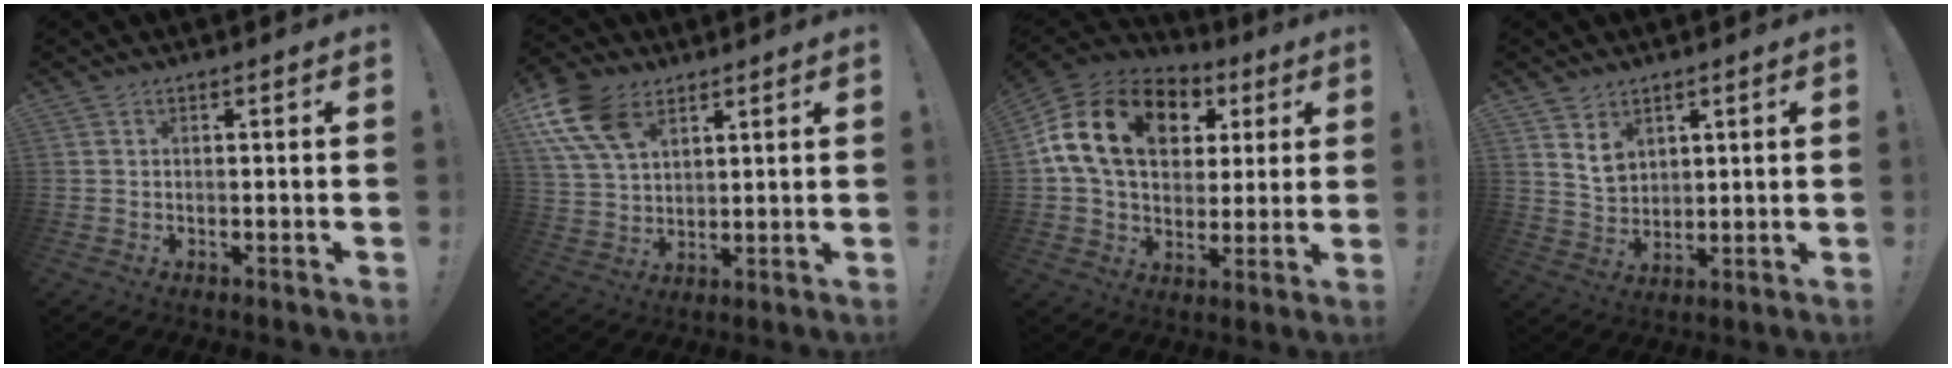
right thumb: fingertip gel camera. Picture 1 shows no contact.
{"total": 15.0, "force": [7.7, 9.7, 8.4], "torque": [-0.166, -0.032, 0.150]}
{"total": 19.1, "force": [6.1, 13.0, 12.5], "torque": [-0.229, -0.009, 0.112]}
{"total": 7.0, "force": [4.5, 5.0, 2.0], "torque": [-0.021, -0.033, 0.085]}